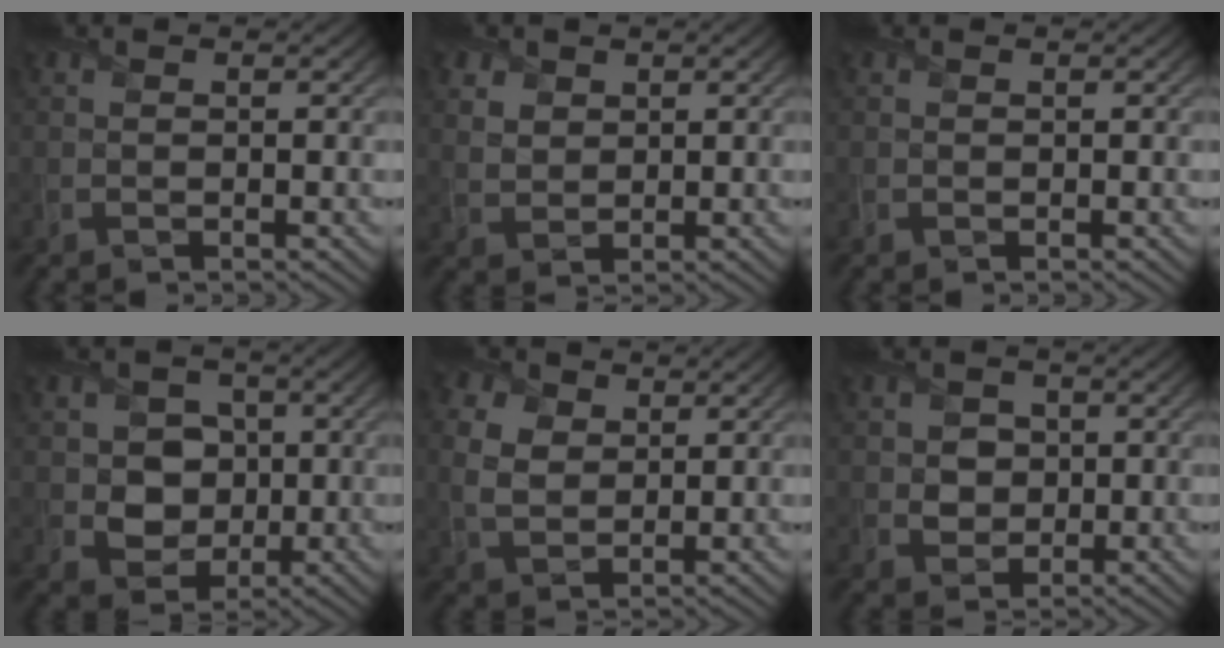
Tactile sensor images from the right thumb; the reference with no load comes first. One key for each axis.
{"total": 3.7, "fx": 2.1, "fy": 2.6, "fz": 1.5, "tx": -0.054, "ty": -0.002, "tz": 0.048}
{"total": 0.0}
{"total": 5.8, "fx": 0.0, "fy": 5.1, "fz": 2.7, "tx": -0.060, "ty": -0.005, "tz": -0.011}
{"total": 5.6, "fx": 1.8, "fy": 4.0, "fz": 3.5, "tx": -0.112, "ty": 0.008, "tz": 0.033}
{"total": 3.0, "fx": 0.0, "fy": 2.7, "fz": 1.3, "tx": -0.030, "ty": -0.002, "tz": -0.006}